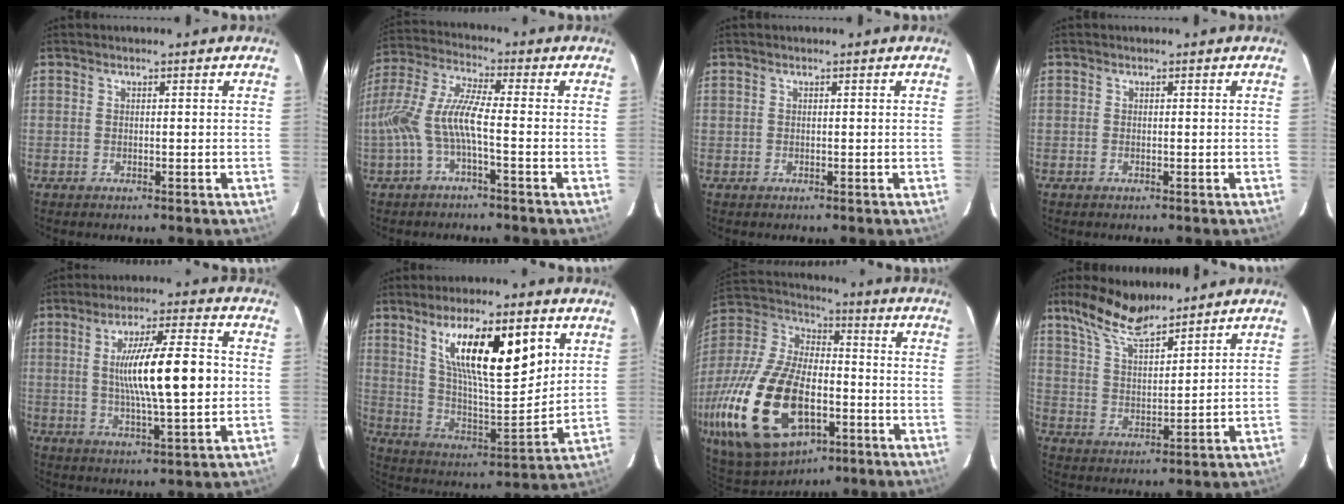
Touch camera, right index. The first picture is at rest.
{"total": 9.9, "force": [-3.0, 1.5, 9.3], "torque": [-0.207, 0.004, -0.057]}
{"total": 0.0}
{"total": 0.0}
{"total": 14.6, "force": [0.6, 2.1, 14.4], "torque": [-0.242, 0.002, 0.015]}
{"total": 19.4, "force": [8.1, 5.7, 16.7], "torque": [-0.265, 0.001, 0.144]}
{"total": 30.9, "force": [-11.3, 16.8, 23.4], "torque": [-0.517, -0.037, -0.185]}
{"total": 9.9, "force": [8.2, 2.6, 5.0], "torque": [-0.101, 0.010, 0.159]}